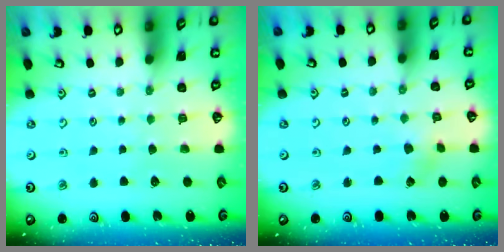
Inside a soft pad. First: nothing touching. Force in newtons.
{"total": 2.0, "press": 1.9, "slide": 0.6}